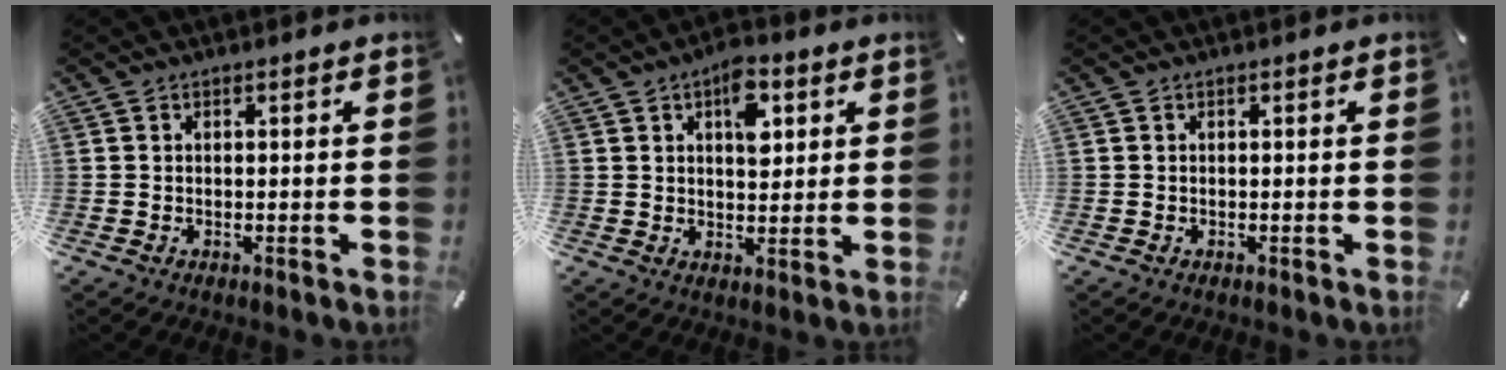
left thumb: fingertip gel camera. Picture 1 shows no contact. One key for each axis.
{"total": 8.5, "fx": 3.1, "fy": 5.0, "fz": 6.1, "tx": -0.076, "ty": -0.005, "tz": 0.048}
{"total": 0.0}